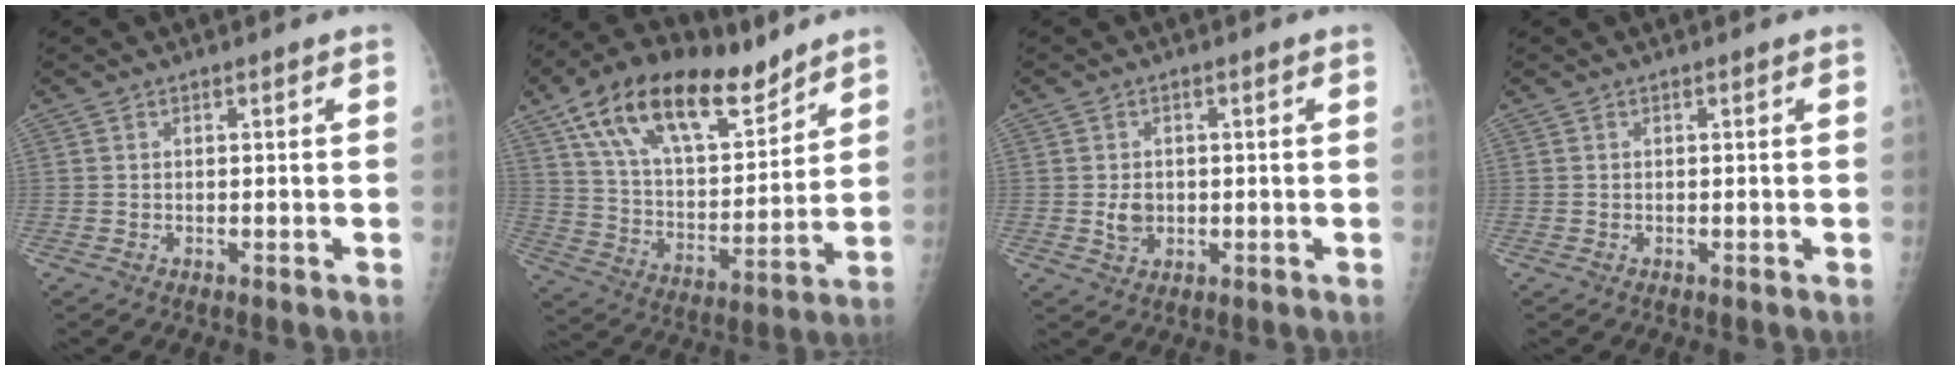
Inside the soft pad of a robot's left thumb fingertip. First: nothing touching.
{"total": 22.6, "force": [14.5, 10.2, 14.0], "torque": [-0.213, -0.040, 0.259]}
{"total": 3.3, "force": [-0.1, 2.6, 2.0], "torque": [-0.024, 0.000, 0.003]}
{"total": 0.0}